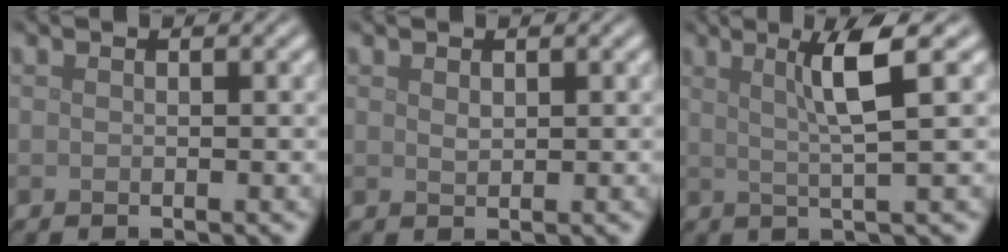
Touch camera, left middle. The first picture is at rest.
{"total": 0.6, "force": [0.3, 0.3, 0.4], "torque": [-0.010, -0.001, 0.008]}
{"total": 4.2, "force": [1.3, 0.3, 4.0], "torque": [-0.068, 0.004, 0.024]}